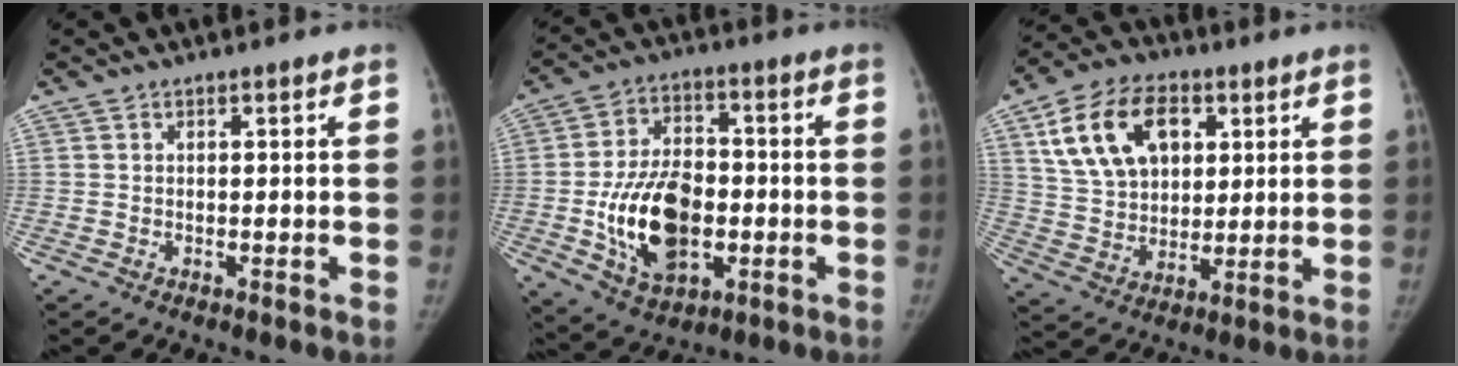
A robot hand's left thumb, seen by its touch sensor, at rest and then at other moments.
{"total": 16.9, "force": [-3.0, 10.7, 12.8], "torque": [-0.196, 0.011, -0.042]}
{"total": 17.0, "force": [6.5, 11.3, 10.9], "torque": [-0.165, -0.008, 0.122]}